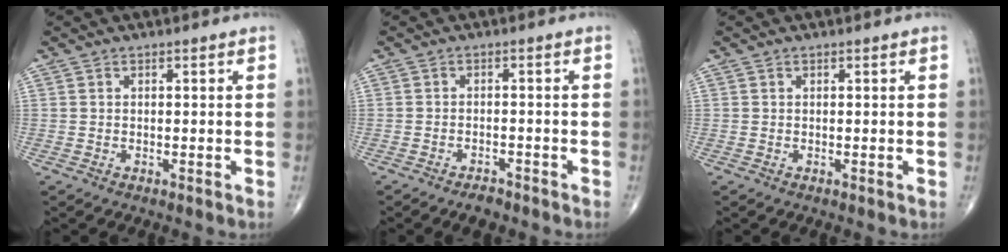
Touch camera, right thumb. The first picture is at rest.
{"total": 2.6, "force": [-2.1, 1.1, 1.2], "torque": [-0.023, 0.009, -0.032]}
{"total": 0.0}